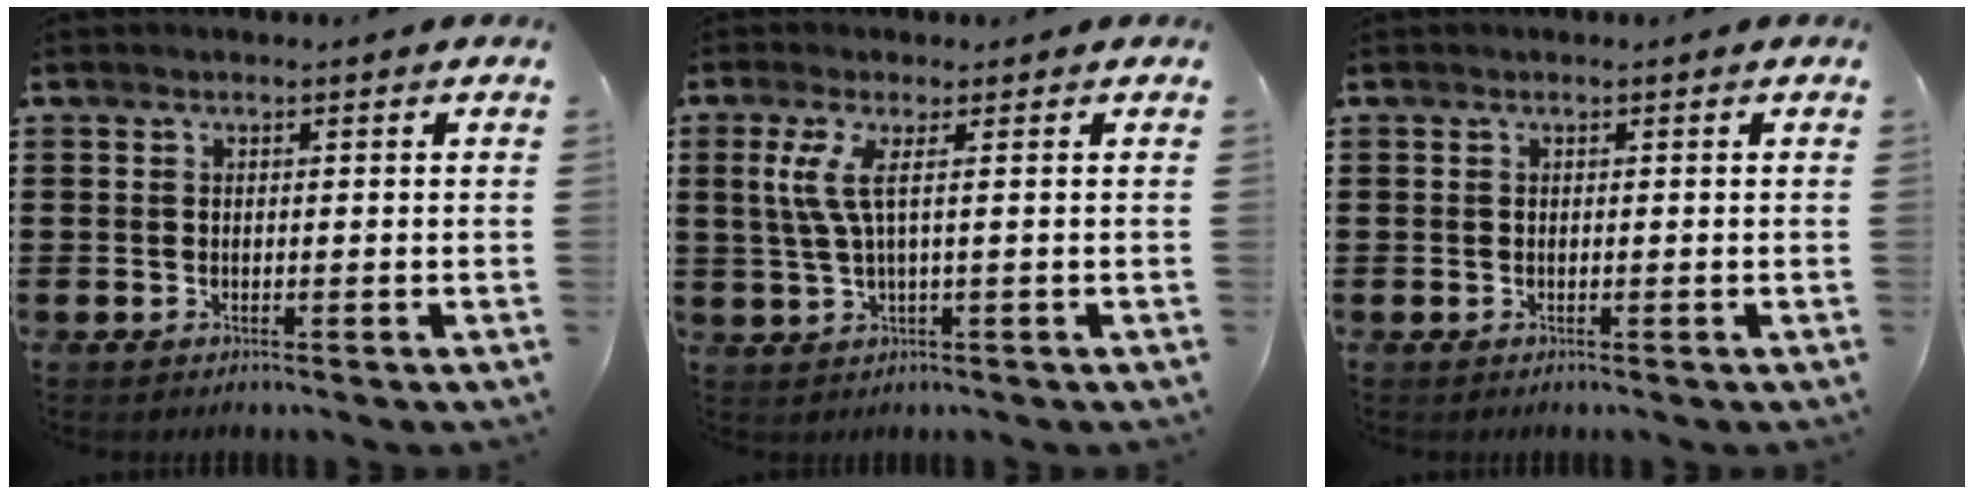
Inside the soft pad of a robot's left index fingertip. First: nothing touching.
{"total": 4.4, "force": [0.9, 0.1, 4.3], "torque": [-0.107, -0.016, 0.008]}
{"total": 0.0}